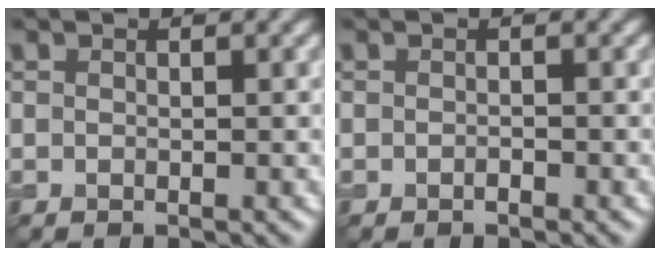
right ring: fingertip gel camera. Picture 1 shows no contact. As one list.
[{"total": 0.5, "force": [-0.4, 0.2, 0.3], "torque": [-0.005, 0.001, -0.007]}]